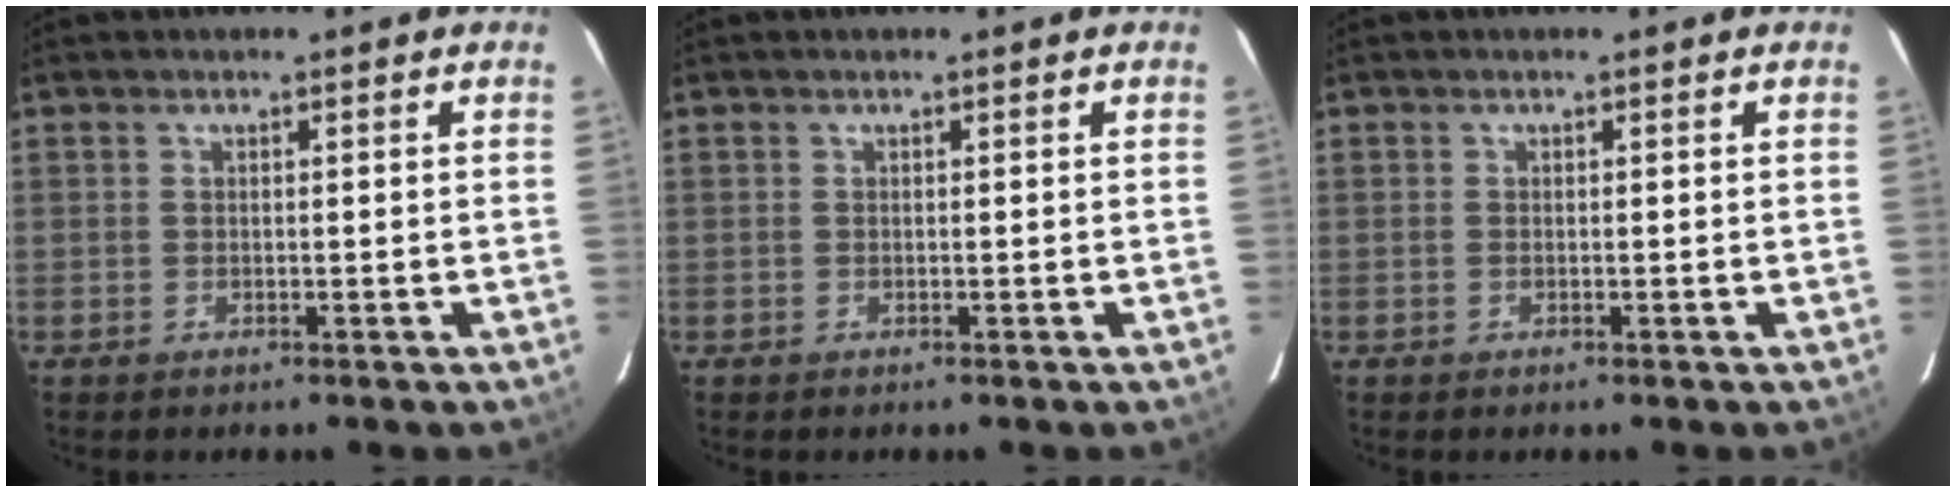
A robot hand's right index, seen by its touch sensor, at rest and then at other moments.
{"total": 0.0}
{"total": 0.0}